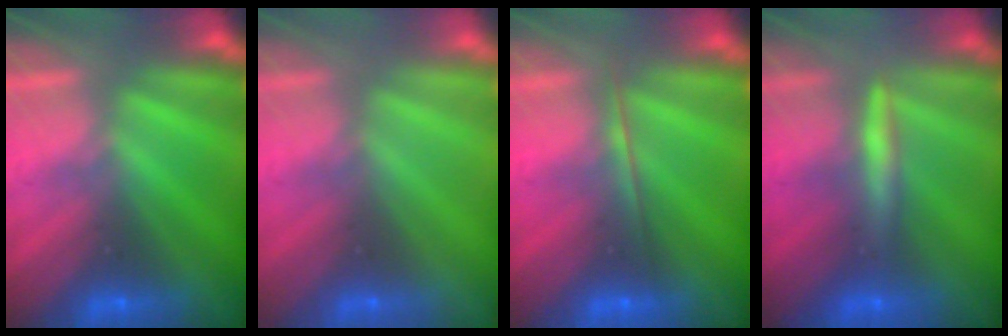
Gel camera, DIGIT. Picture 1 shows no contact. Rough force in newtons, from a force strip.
{"total": 2.9}
{"total": 1.8}
{"total": 2.5}